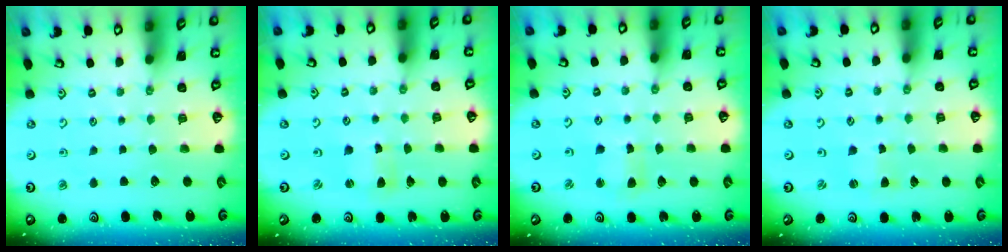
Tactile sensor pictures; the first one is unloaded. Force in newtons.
{"total": 1.7, "press": 1.7, "slide": 0.2}
{"total": 3.8, "press": 3.7, "slide": 0.4}
{"total": 2.0, "press": 2.0, "slide": 0.3}